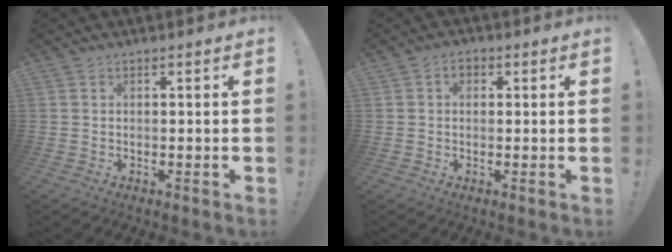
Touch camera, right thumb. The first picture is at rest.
{"total": 2.6, "force": [0.4, 1.8, 1.8], "torque": [-0.027, 0.006, 0.007]}